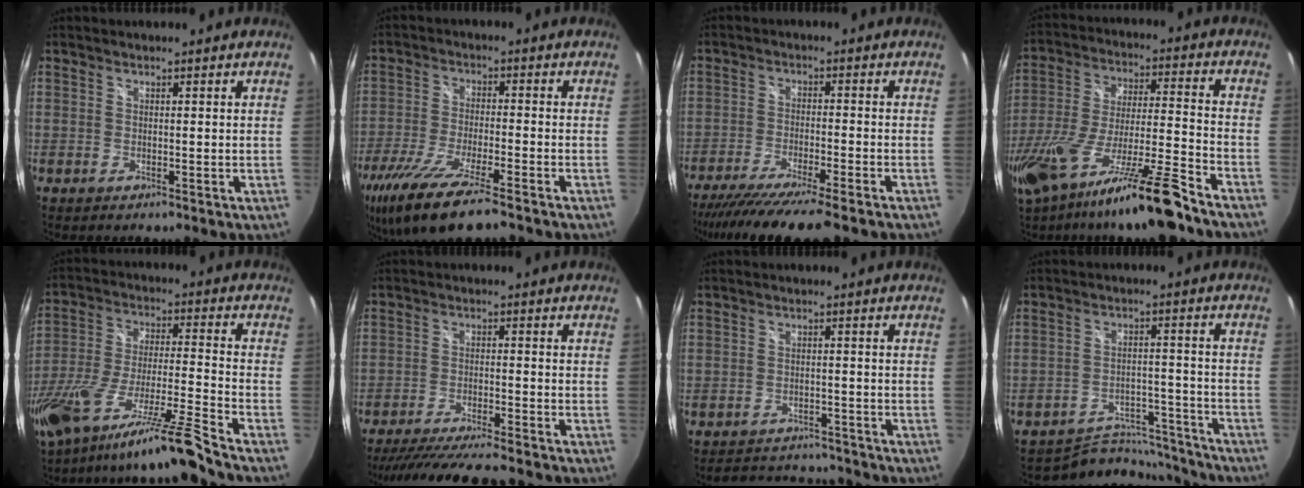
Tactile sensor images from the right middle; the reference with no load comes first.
{"total": 14.3, "force": [-10.6, 1.8, 9.4], "torque": [-0.201, -0.050, -0.193]}
{"total": 14.0, "force": [-11.8, 0.1, 7.6], "torque": [-0.149, -0.040, -0.191]}
{"total": 23.3, "force": [-16.7, 4.5, 15.7], "torque": [-0.294, -0.048, -0.267]}
{"total": 20.0, "force": [-15.7, -1.0, 12.2], "torque": [-0.217, -0.052, -0.270]}
{"total": 15.1, "force": [-13.3, 1.2, 7.0], "torque": [-0.139, -0.017, -0.212]}
{"total": 8.8, "force": [-8.2, 2.8, 1.8], "torque": [-0.045, 0.020, -0.110]}
{"total": 12.5, "force": [-11.8, 3.7, 1.7], "torque": [-0.036, 0.026, -0.162]}